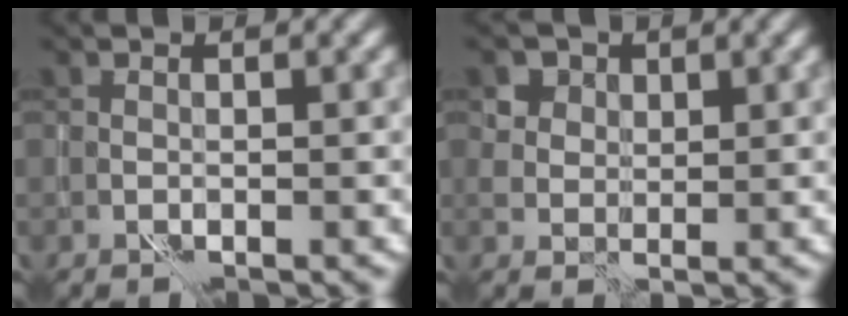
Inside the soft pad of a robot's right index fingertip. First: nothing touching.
{"total": 3.7, "force": [2.0, 2.8, 1.3], "torque": [-0.035, -0.002, 0.040]}